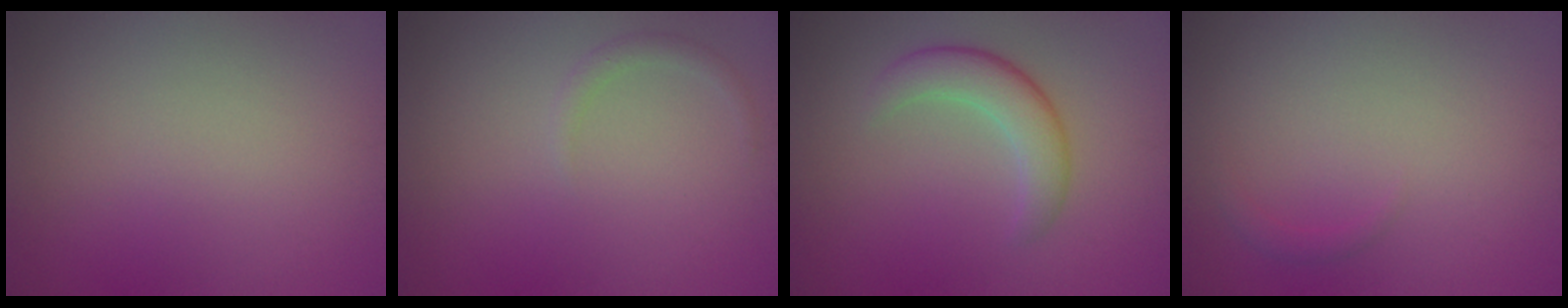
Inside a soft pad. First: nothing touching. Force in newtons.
{"total": 0.9, "press": 0.9, "slide": 0.0}
{"total": 3.6, "press": 3.6, "slide": 0.2}
{"total": 0.7, "press": 0.7, "slide": 0.1}